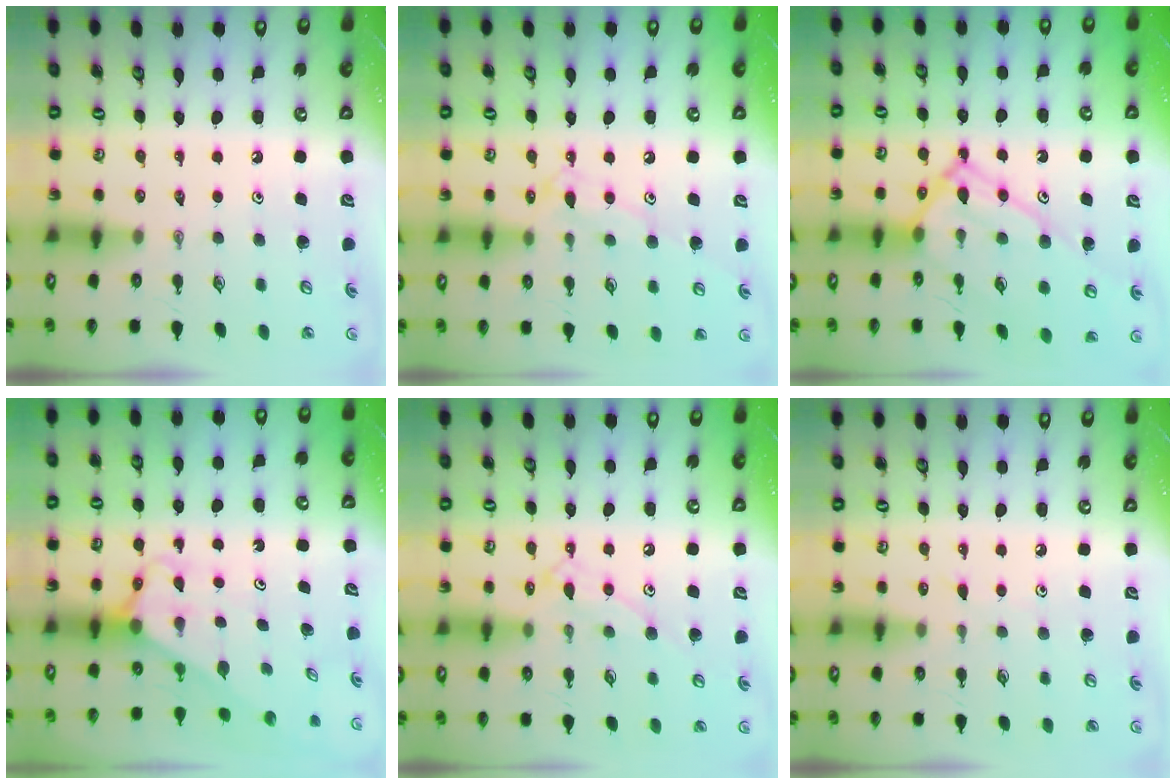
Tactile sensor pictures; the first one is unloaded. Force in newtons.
{"total": 10.9, "press": 10.8, "slide": 0.8}
{"total": 14.2, "press": 14.2, "slide": 1.2}
{"total": 2.8, "press": 2.8, "slide": 0.1}
{"total": 10.8, "press": 10.8, "slide": 0.8}
{"total": 2.5, "press": 2.4, "slide": 0.3}